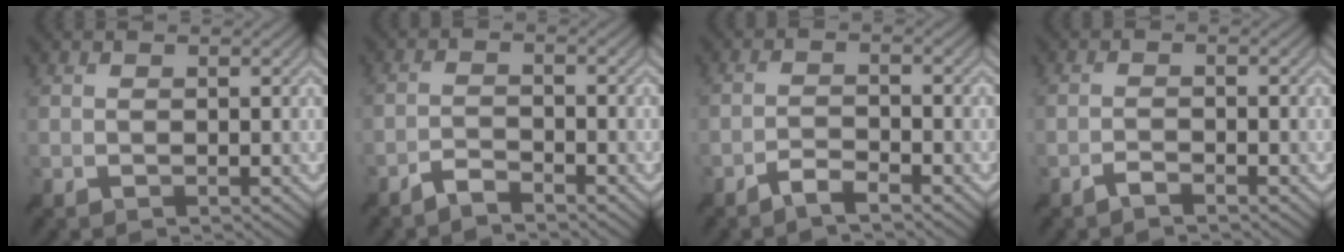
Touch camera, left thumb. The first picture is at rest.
{"total": 2.3, "force": [-2.0, 0.3, 1.1], "torque": [-0.022, 0.004, -0.046]}
{"total": 2.5, "force": [-1.9, 0.3, 1.5], "torque": [-0.032, 0.005, -0.043]}
{"total": 1.2, "force": [-0.9, 0.1, 0.8], "torque": [-0.016, 0.005, -0.022]}